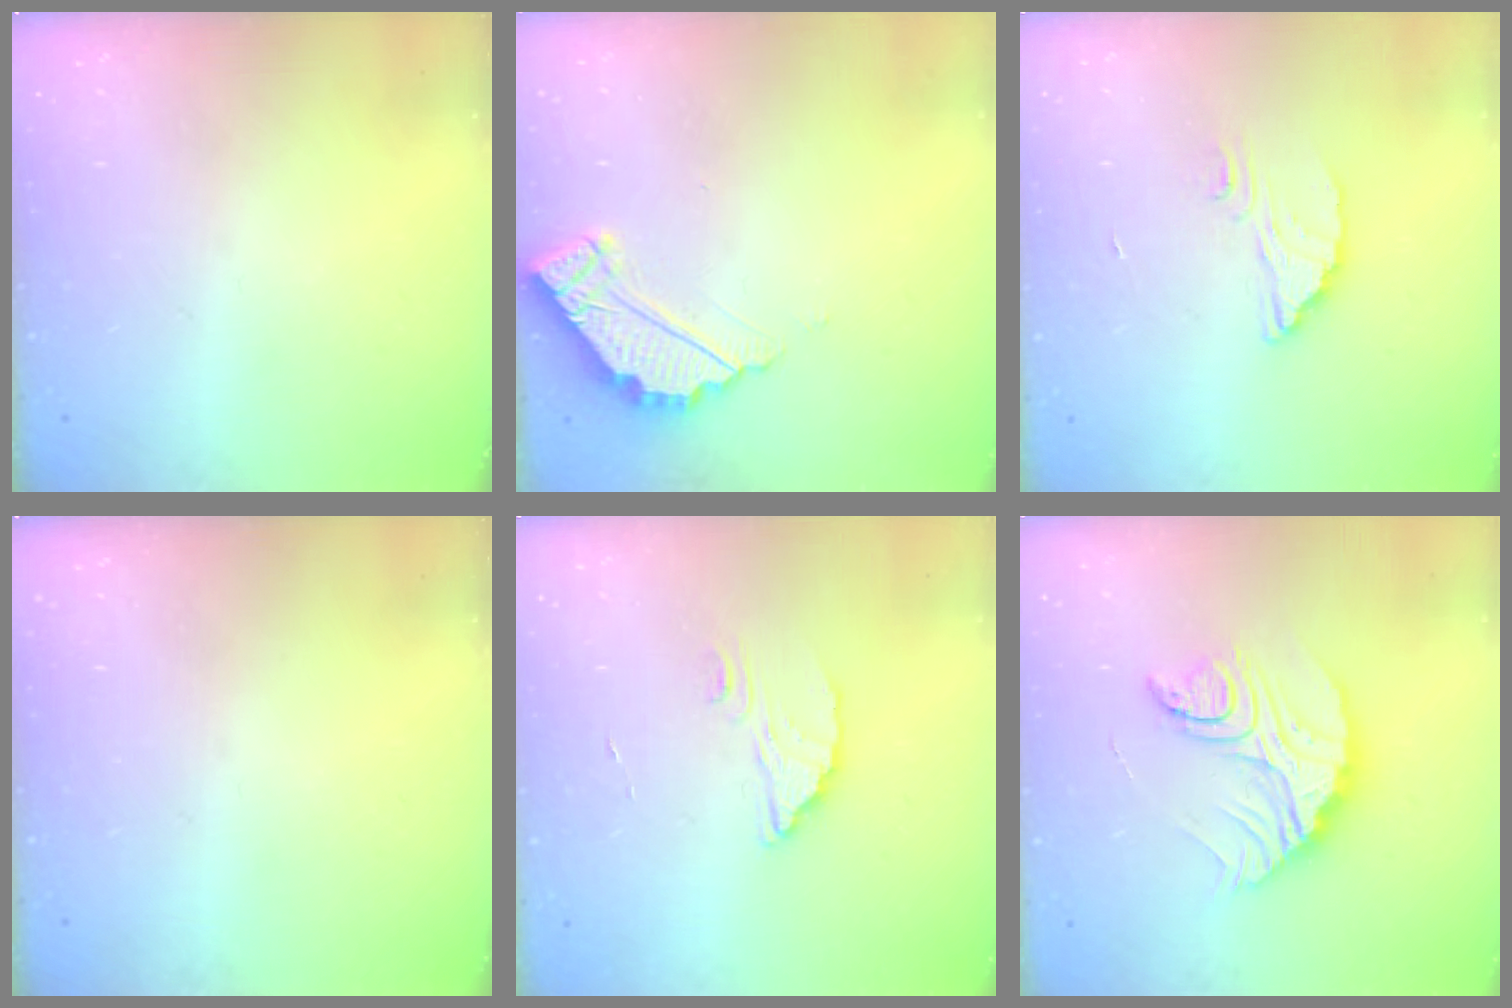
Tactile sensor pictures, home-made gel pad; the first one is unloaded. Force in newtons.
{"total": 5.1, "press": 5.1, "slide": 0.4}
{"total": 2.7, "press": 2.7, "slide": 0.1}
{"total": 0.0}
{"total": 2.6, "press": 2.6, "slide": 0.1}
{"total": 12.9, "press": 12.9, "slide": 0.9}